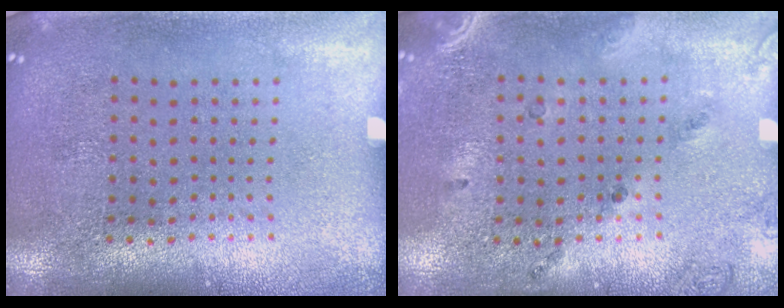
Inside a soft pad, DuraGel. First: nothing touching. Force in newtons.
{"total": 1.5, "press": 1.1, "slide": 1.0}